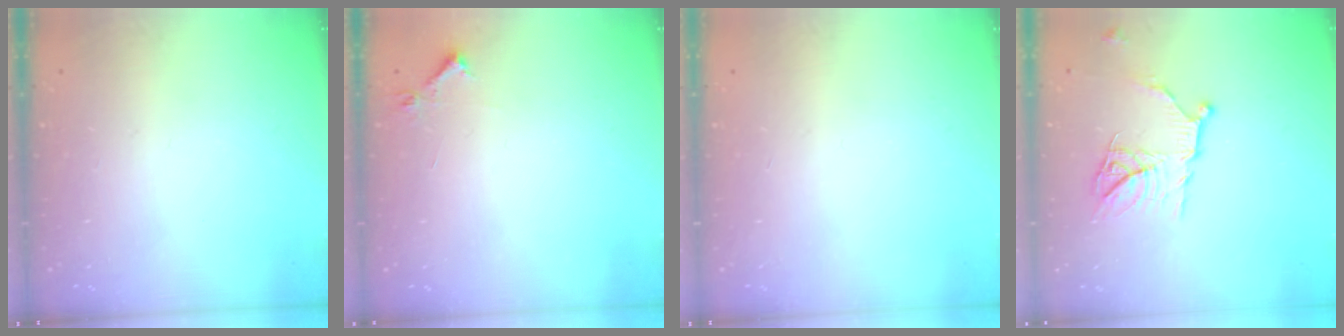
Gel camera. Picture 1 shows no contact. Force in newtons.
{"total": 3.9, "press": 3.8, "slide": 0.6}
{"total": 0.0}
{"total": 11.9, "press": 11.9, "slide": 0.1}